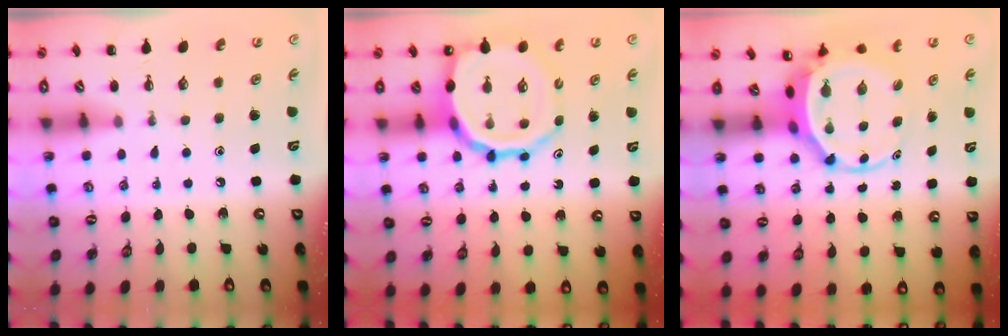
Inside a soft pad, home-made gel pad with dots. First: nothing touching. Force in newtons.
{"total": 16.2, "press": 15.9, "slide": 3.2}
{"total": 4.6, "press": 4.4, "slide": 1.4}